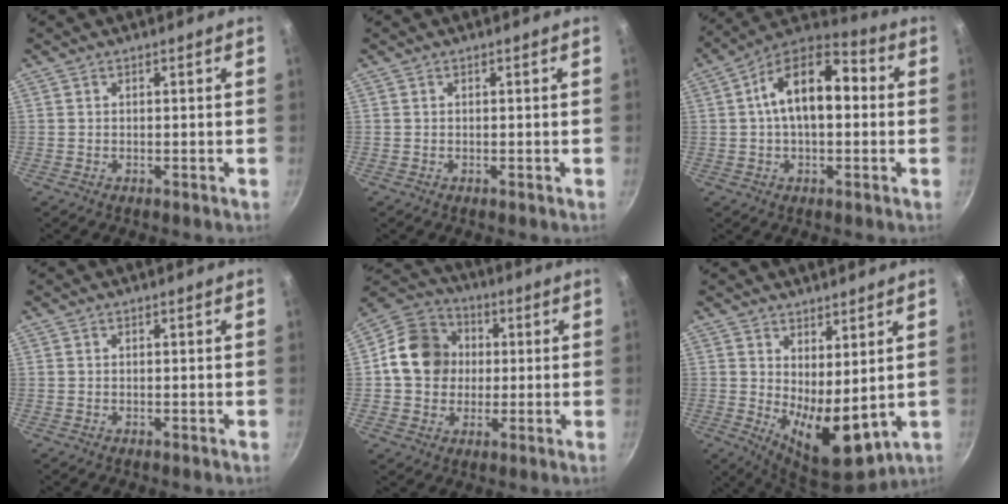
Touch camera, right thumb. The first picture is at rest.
{"total": 0.0}
{"total": 15.5, "force": [1.6, 8.8, 12.7], "torque": [-0.178, 0.037, 0.007]}
{"total": 0.0}
{"total": 13.2, "force": [1.0, 11.5, 6.4], "torque": [-0.081, 0.020, 0.003]}
{"total": 10.7, "force": [2.3, 4.9, 9.2], "torque": [-0.125, -0.045, 0.050]}